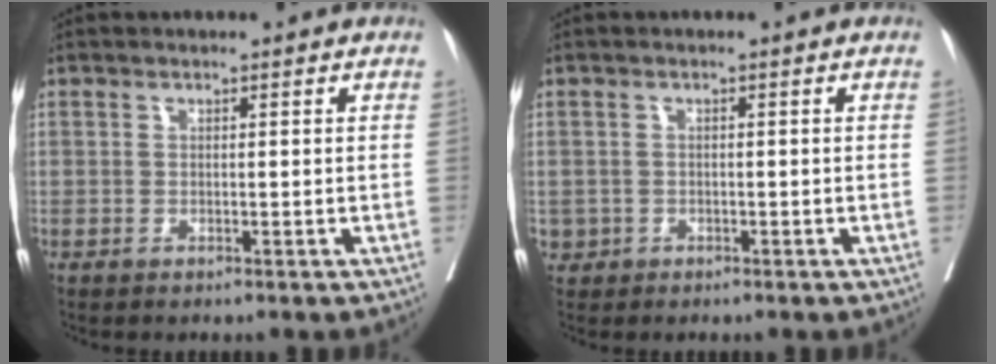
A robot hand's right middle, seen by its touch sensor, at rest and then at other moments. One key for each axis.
{"total": 1.2, "fx": -0.3, "fy": 1.2, "fz": 0.2, "tx": 0.000, "ty": 0.005, "tz": 0.000}